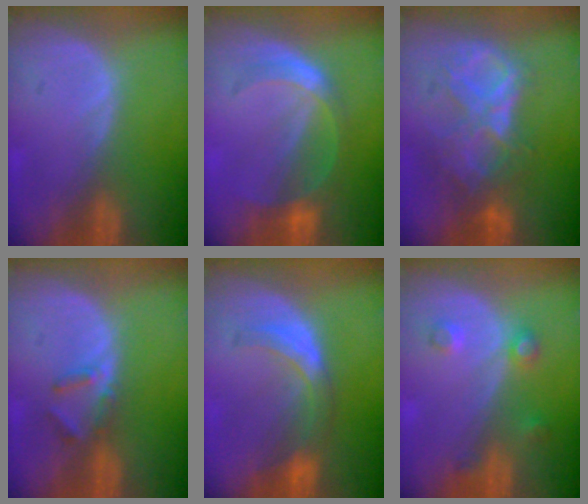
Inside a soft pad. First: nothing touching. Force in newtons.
{"total": 5.4, "press": 5.2, "slide": 1.3}
{"total": 8.7, "press": 7.7, "slide": 4.1}
{"total": 2.9, "press": 2.6, "slide": 1.1}
{"total": 5.8, "press": 5.6, "slide": 1.5}
{"total": 3.5, "press": 3.4, "slide": 1.0}